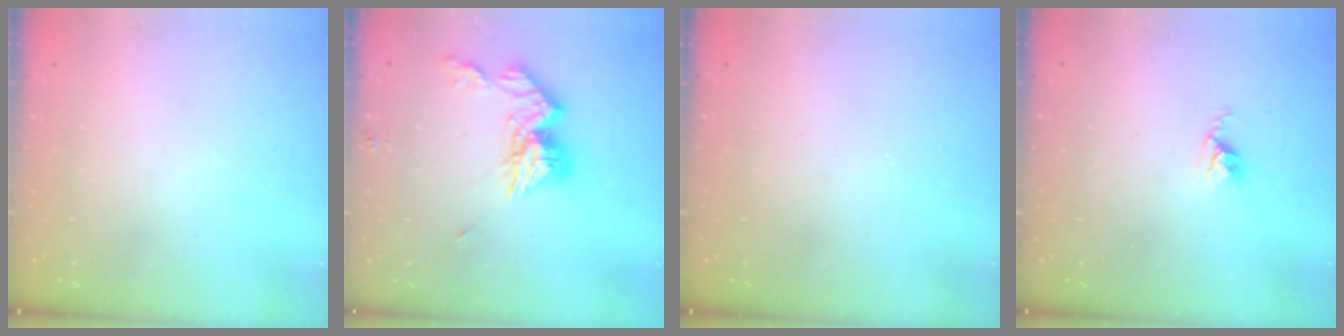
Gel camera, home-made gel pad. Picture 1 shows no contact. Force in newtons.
{"total": 12.3, "press": 12.2, "slide": 1.0}
{"total": 0.0}
{"total": 2.8, "press": 2.7, "slide": 0.4}